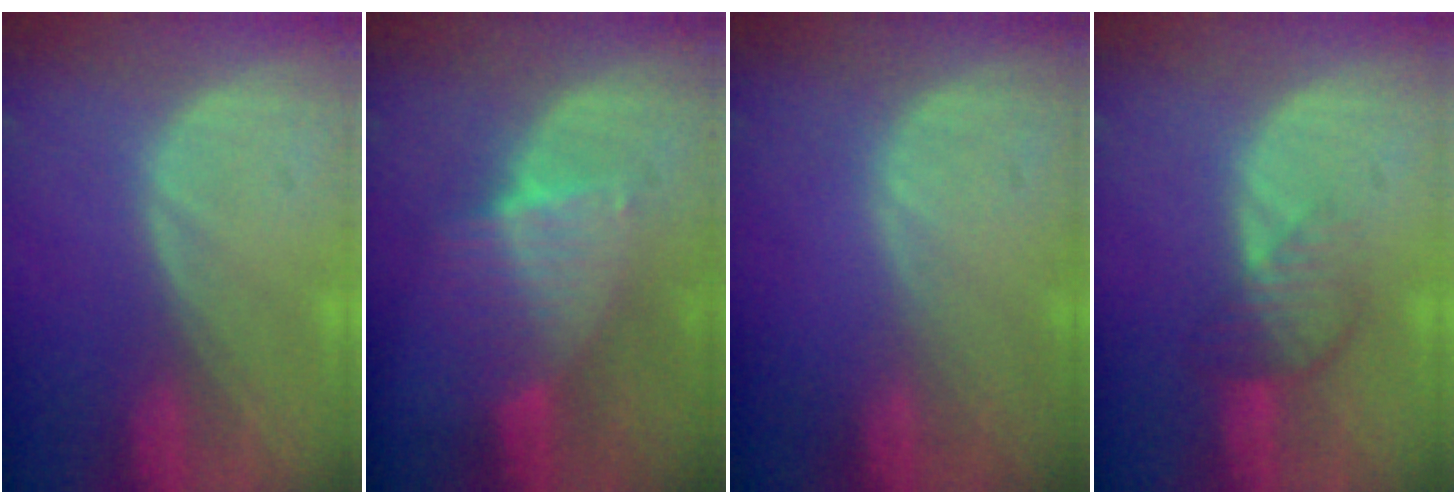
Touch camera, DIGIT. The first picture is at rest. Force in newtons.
{"total": 6.6, "press": 5.8, "slide": 3.0}
{"total": 0.0}
{"total": 4.4, "press": 3.8, "slide": 2.3}